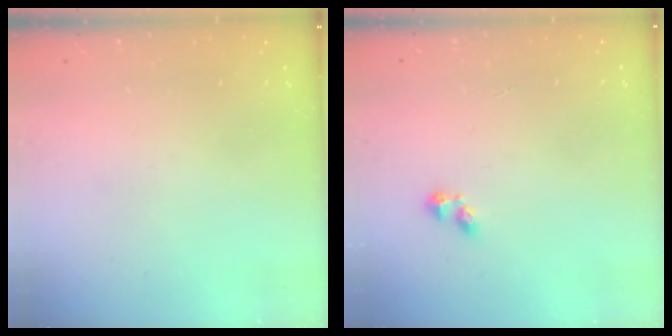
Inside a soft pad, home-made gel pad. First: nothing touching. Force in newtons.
{"total": 2.2, "press": 2.1, "slide": 0.6}